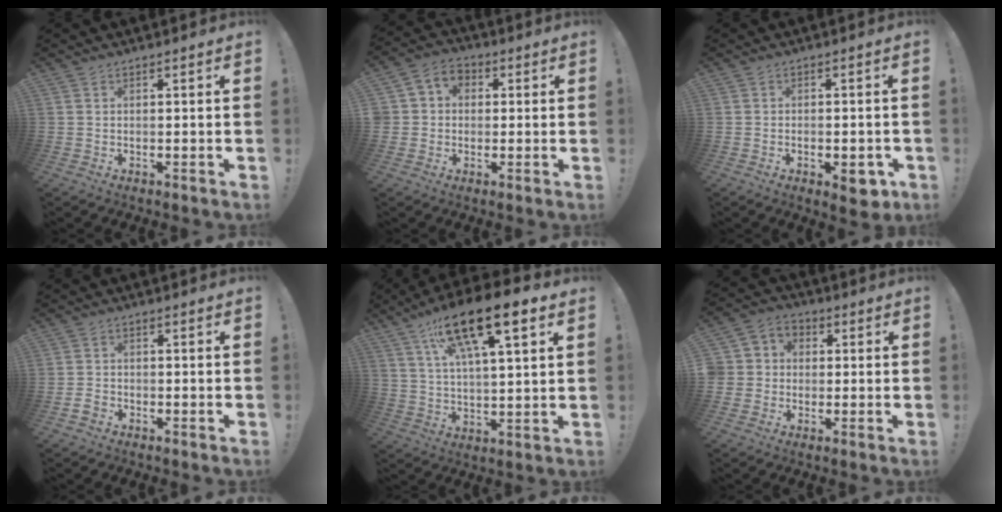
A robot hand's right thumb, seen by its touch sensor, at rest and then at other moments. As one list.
[{"total": 5.8, "force": [0.2, 5.4, 1.9], "torque": [-0.027, 0.007, 0.006]}, {"total": 5.3, "force": [-2.2, 2.7, 4.0], "torque": [-0.035, 0.007, -0.032]}, {"total": 2.6, "force": [-1.9, 1.3, 1.2], "torque": [-0.025, 0.006, -0.034]}, {"total": 17.2, "force": [9.8, 4.7, 13.3], "torque": [-0.217, -0.047, 0.156]}, {"total": 6.1, "force": [-1.1, 5.8, 1.6], "torque": [-0.024, 0.013, -0.020]}]